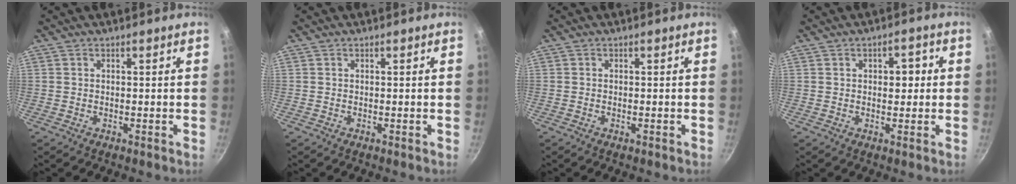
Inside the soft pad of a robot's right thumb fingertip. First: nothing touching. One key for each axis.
{"total": 0.0}
{"total": 0.5, "fx": -0.2, "fy": 0.2, "fz": 0.4, "tx": -0.006, "ty": 0.002, "tz": -0.006}
{"total": 4.4, "fx": 0.8, "fy": 2.6, "fz": 3.4, "tx": -0.027, "ty": 0.006, "tz": 0.008}